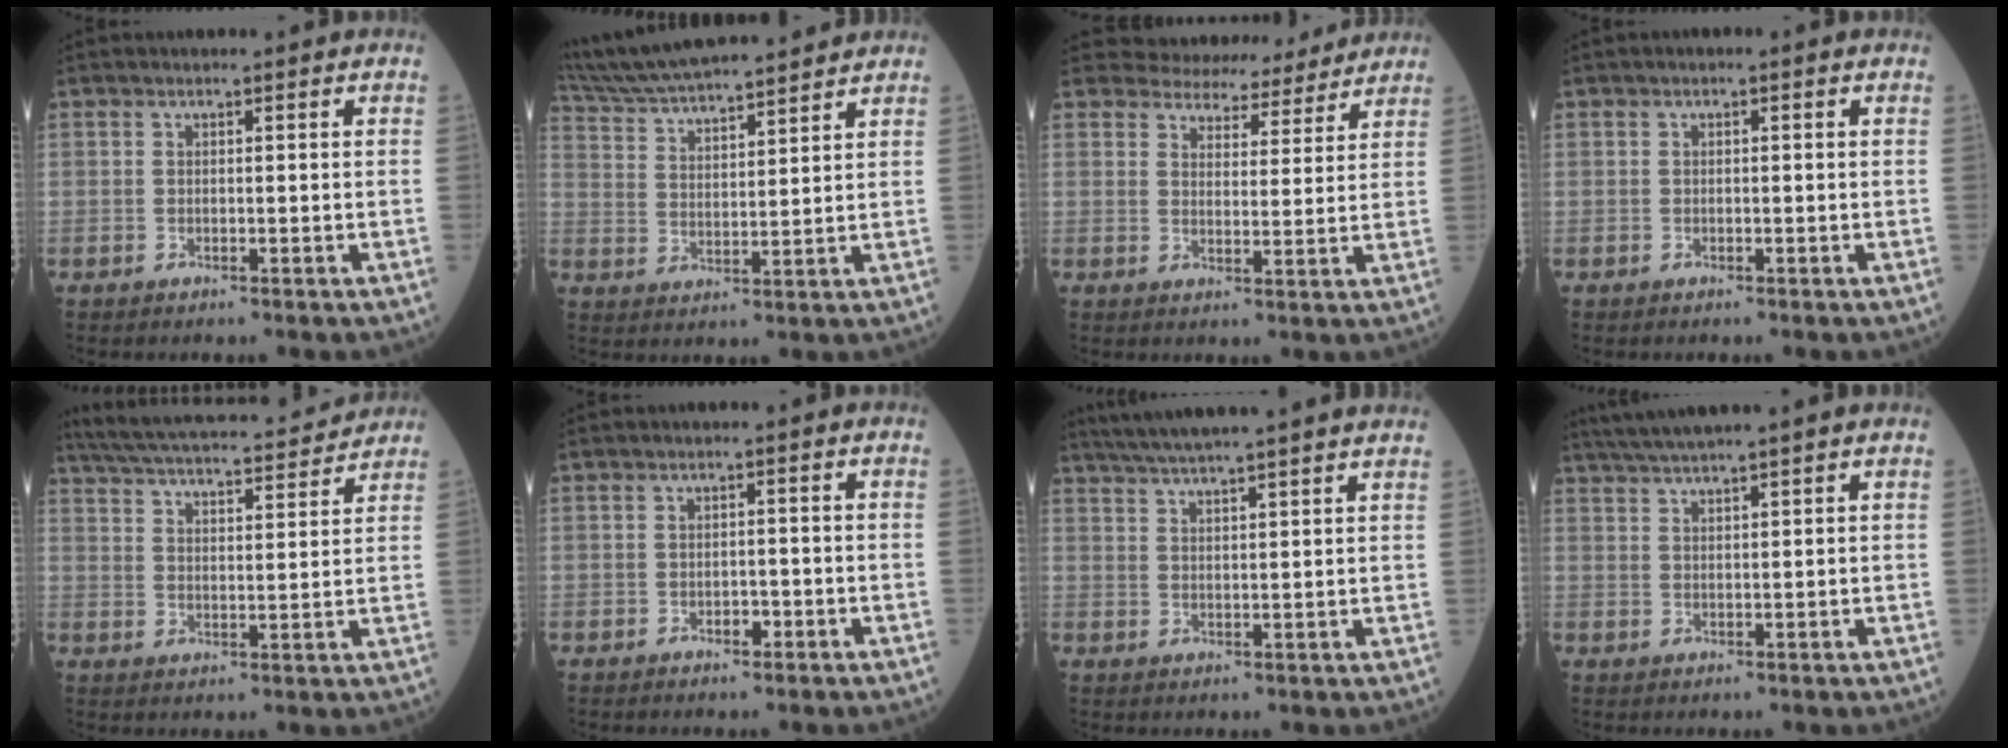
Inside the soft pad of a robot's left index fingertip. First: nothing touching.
{"total": 17.7, "force": [16.1, 1.9, 7.0], "torque": [-0.130, 0.036, 0.270]}
{"total": 11.2, "force": [10.6, 3.3, 1.3], "torque": [-0.001, 0.007, 0.127]}
{"total": 0.0}
{"total": 19.0, "force": [17.6, 2.2, 7.0], "torque": [-0.125, 0.025, 0.254]}
{"total": 1.4, "force": [-0.7, 0.8, 0.9], "torque": [-0.013, 0.003, -0.010]}
{"total": 15.7, "force": [13.8, -0.7, 7.4], "torque": [-0.129, 0.018, 0.188]}
{"total": 6.9, "force": [5.8, -1.3, 3.4], "torque": [-0.062, 0.024, 0.098]}